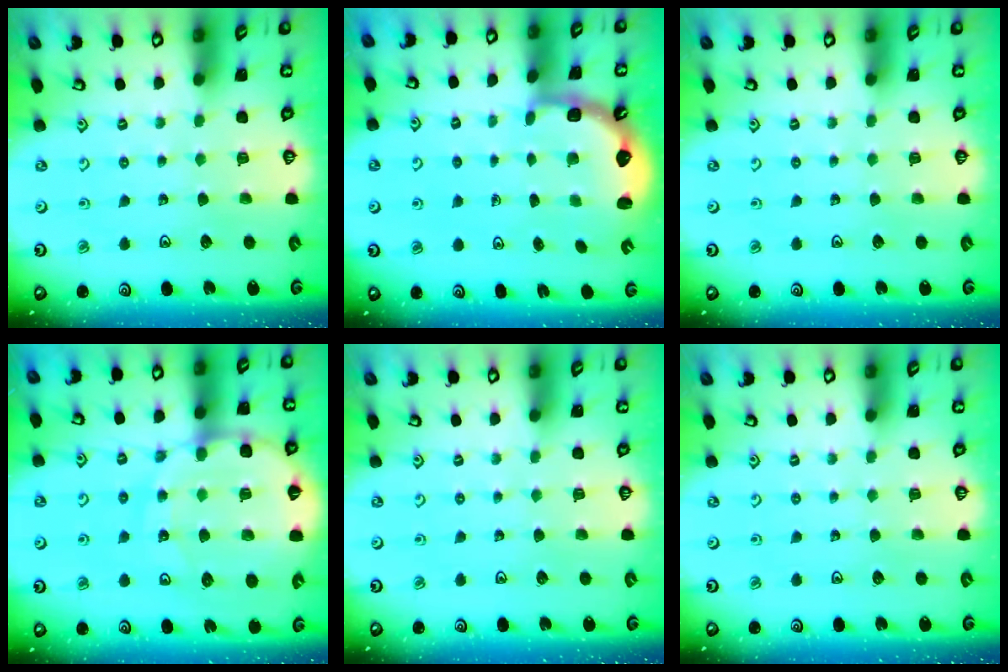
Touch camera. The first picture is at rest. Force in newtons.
{"total": 2.6, "press": 2.2, "slide": 1.4}
{"total": 0.0}
{"total": 17.8, "press": 17.4, "slide": 3.8}
{"total": 0.0}
{"total": 0.0}